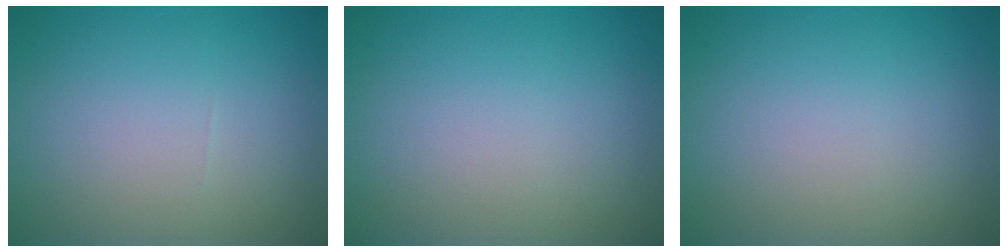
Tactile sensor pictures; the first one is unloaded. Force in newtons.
{"total": 0.0}
{"total": 0.0}